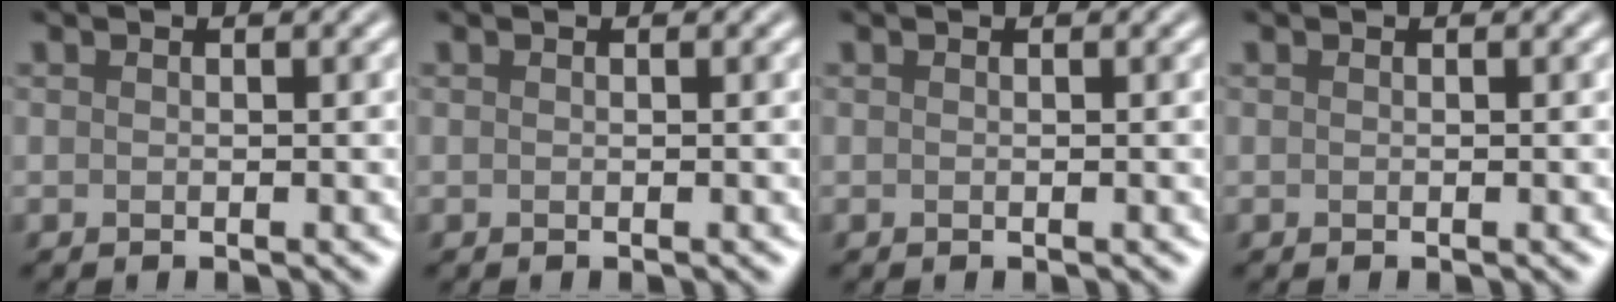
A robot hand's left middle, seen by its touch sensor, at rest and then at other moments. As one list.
[{"total": 0.0}, {"total": 0.0}, {"total": 0.0}]